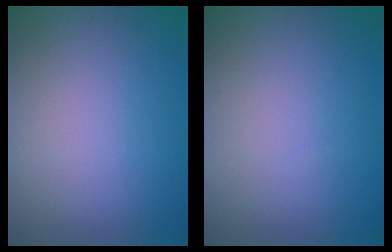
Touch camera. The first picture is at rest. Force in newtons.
{"total": 0.0}